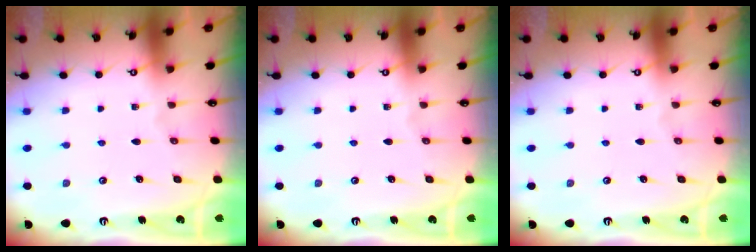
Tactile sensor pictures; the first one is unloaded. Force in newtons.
{"total": 0.0}
{"total": 0.0}